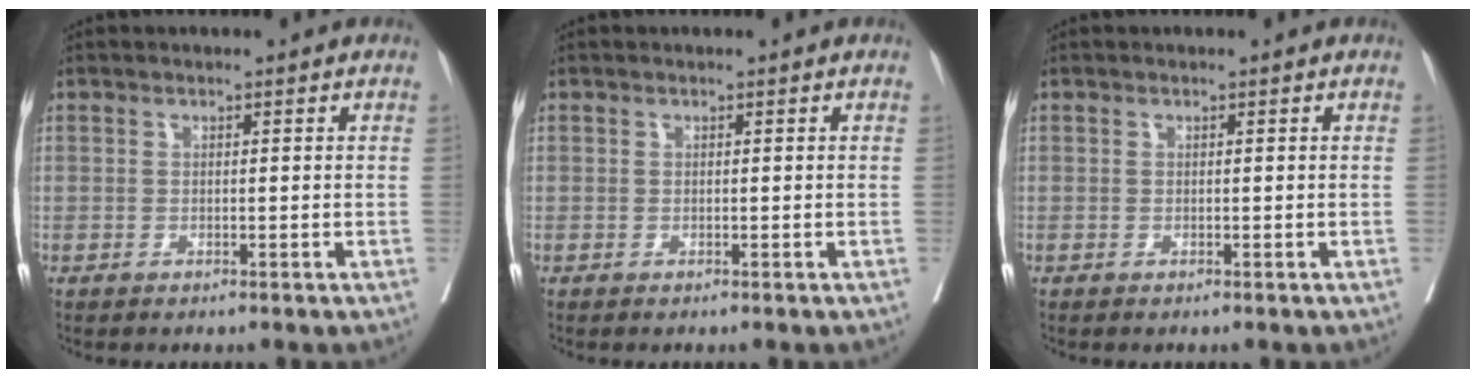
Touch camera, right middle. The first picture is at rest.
{"total": 0.0}
{"total": 0.0}